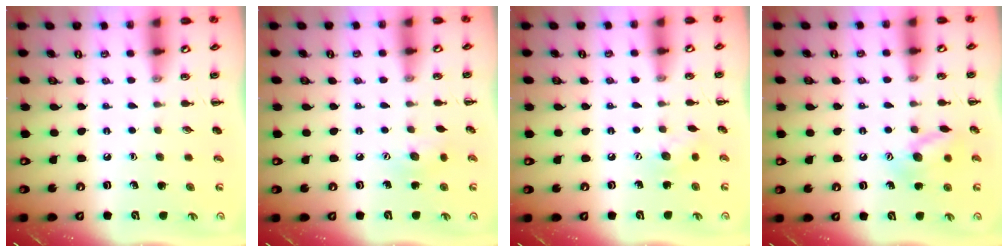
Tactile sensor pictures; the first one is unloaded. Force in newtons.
{"total": 5.8, "press": 5.7, "slide": 1.3}
{"total": 6.5, "press": 6.5, "slide": 0.5}
{"total": 11.6, "press": 11.4, "slide": 2.1}